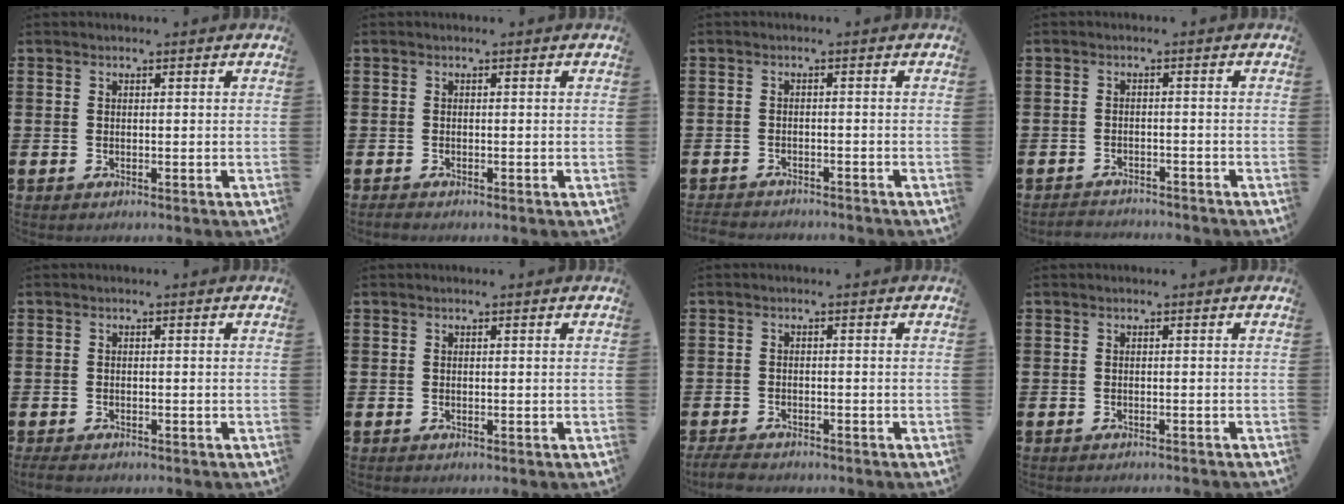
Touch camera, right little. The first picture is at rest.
{"total": 0.5, "force": [-0.5, 0.1, 0.2], "torque": [-0.005, -0.001, -0.010]}
{"total": 1.9, "force": [-1.9, 0.1, 0.1], "torque": [-0.005, 0.002, -0.042]}
{"total": 1.9, "force": [-1.9, 0.0, -0.2], "torque": [-0.003, 0.003, -0.042]}
{"total": 0.9, "force": [-0.7, 0.3, 0.4], "torque": [-0.010, 0.001, -0.015]}
{"total": 0.0}
{"total": 1.9, "force": [-1.8, 0.3, 0.5], "torque": [-0.012, 0.005, -0.038]}
{"total": 0.5, "force": [-0.5, -0.1, 0.0], "torque": [0.000, -0.001, -0.011]}